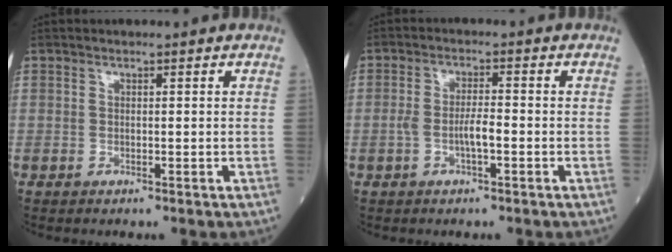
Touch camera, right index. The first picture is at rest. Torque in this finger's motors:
{"motor_torque": [0.82, -0.14, 0.36, 0.11]}